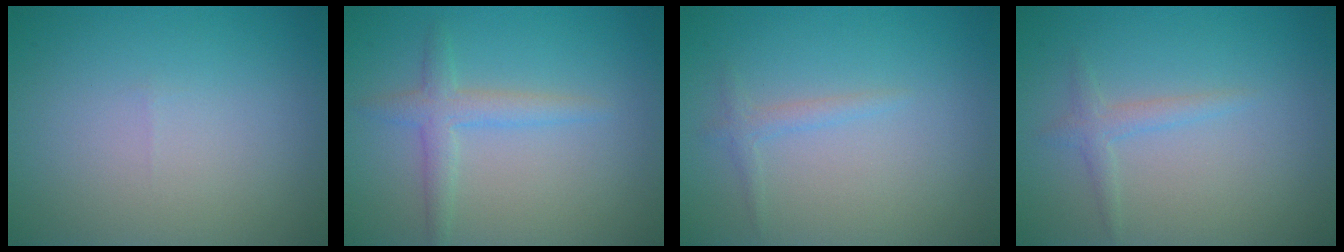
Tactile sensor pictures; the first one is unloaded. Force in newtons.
{"total": 2.3, "press": 2.3, "slide": 0.1}
{"total": 1.1, "press": 1.1, "slide": 0.1}
{"total": 1.5, "press": 1.5, "slide": 0.1}